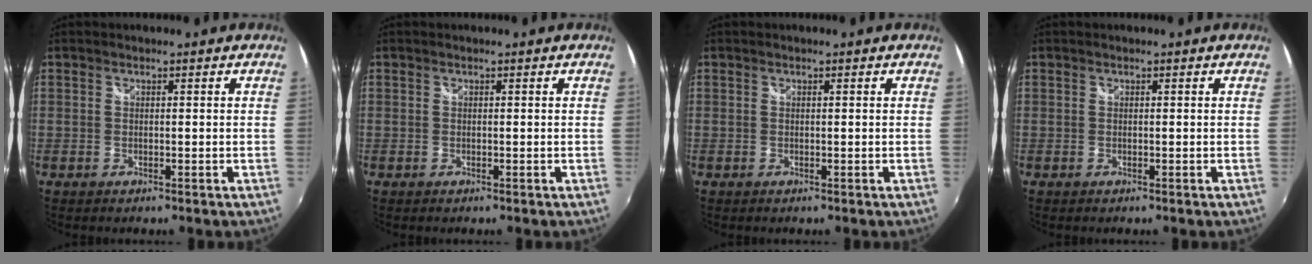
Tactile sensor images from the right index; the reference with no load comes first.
{"total": 0.0}
{"total": 0.0}
{"total": 0.0}